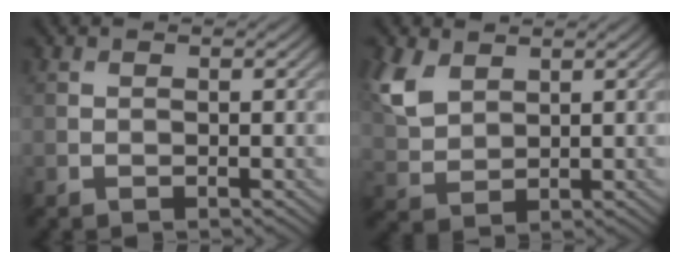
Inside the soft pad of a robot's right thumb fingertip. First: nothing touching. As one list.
[{"total": 6.2, "force": [3.2, 3.8, 3.7], "torque": [-0.110, 0.005, 0.069]}]